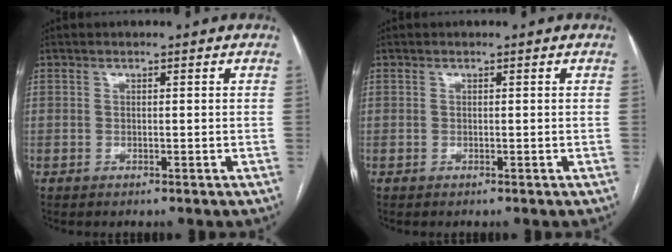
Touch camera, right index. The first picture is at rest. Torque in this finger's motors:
{"motor_torque": [0.00, 0.00, 0.00, 0.00]}